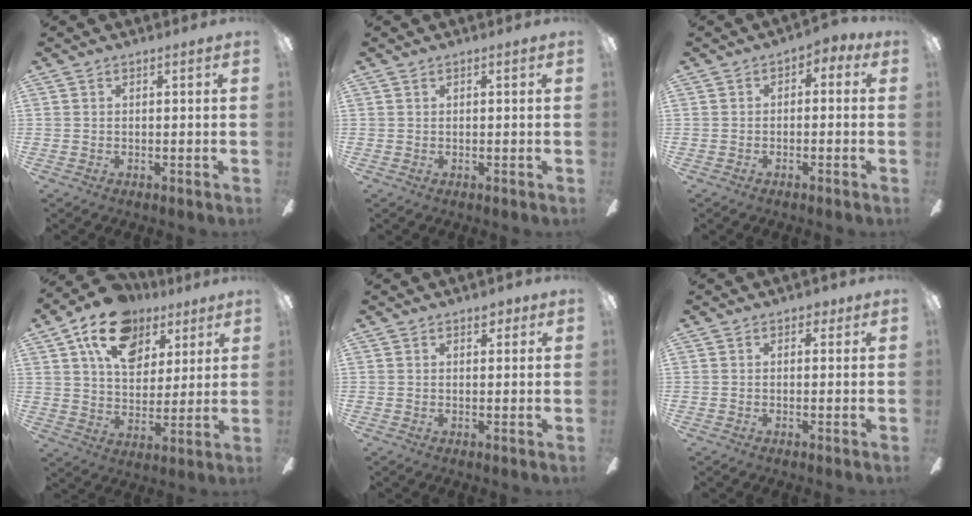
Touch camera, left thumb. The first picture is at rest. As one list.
[{"total": 0.0}, {"total": 2.6, "force": [-1.8, 1.6, 1.0], "torque": [-0.015, 0.016, -0.035]}, {"total": 17.4, "force": [10.2, 10.7, 9.2], "torque": [-0.154, -0.039, 0.185]}, {"total": 2.6, "force": [1.7, 1.5, 1.3], "torque": [0.005, -0.009, 0.022]}, {"total": 1.7, "force": [0.8, 1.3, 0.7], "torque": [0.002, -0.002, 0.010]}]